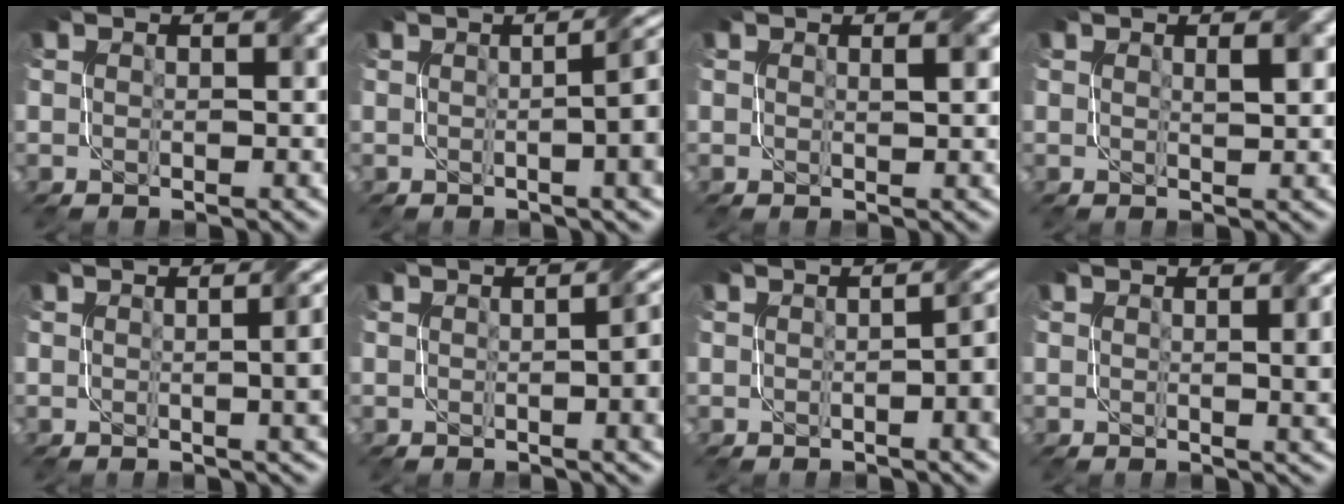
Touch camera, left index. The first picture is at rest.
{"total": 8.9, "force": [0.4, 3.1, 8.3], "torque": [-0.058, 0.023, -0.009]}
{"total": 0.8, "force": [0.4, 0.1, 0.7], "torque": [-0.010, 0.000, 0.007]}
{"total": 1.3, "force": [0.5, 0.2, 1.1], "torque": [-0.016, 0.001, 0.009]}
{"total": 8.1, "force": [0.5, 3.4, 7.3], "torque": [-0.031, 0.024, -0.001]}
{"total": 7.4, "force": [0.0, 2.9, 6.8], "torque": [-0.038, 0.015, -0.003]}
{"total": 6.2, "force": [-0.3, 2.1, 5.8], "torque": [-0.042, 0.008, -0.002]}
{"total": 6.0, "force": [0.7, 2.3, 5.5], "torque": [-0.032, 0.010, 0.011]}